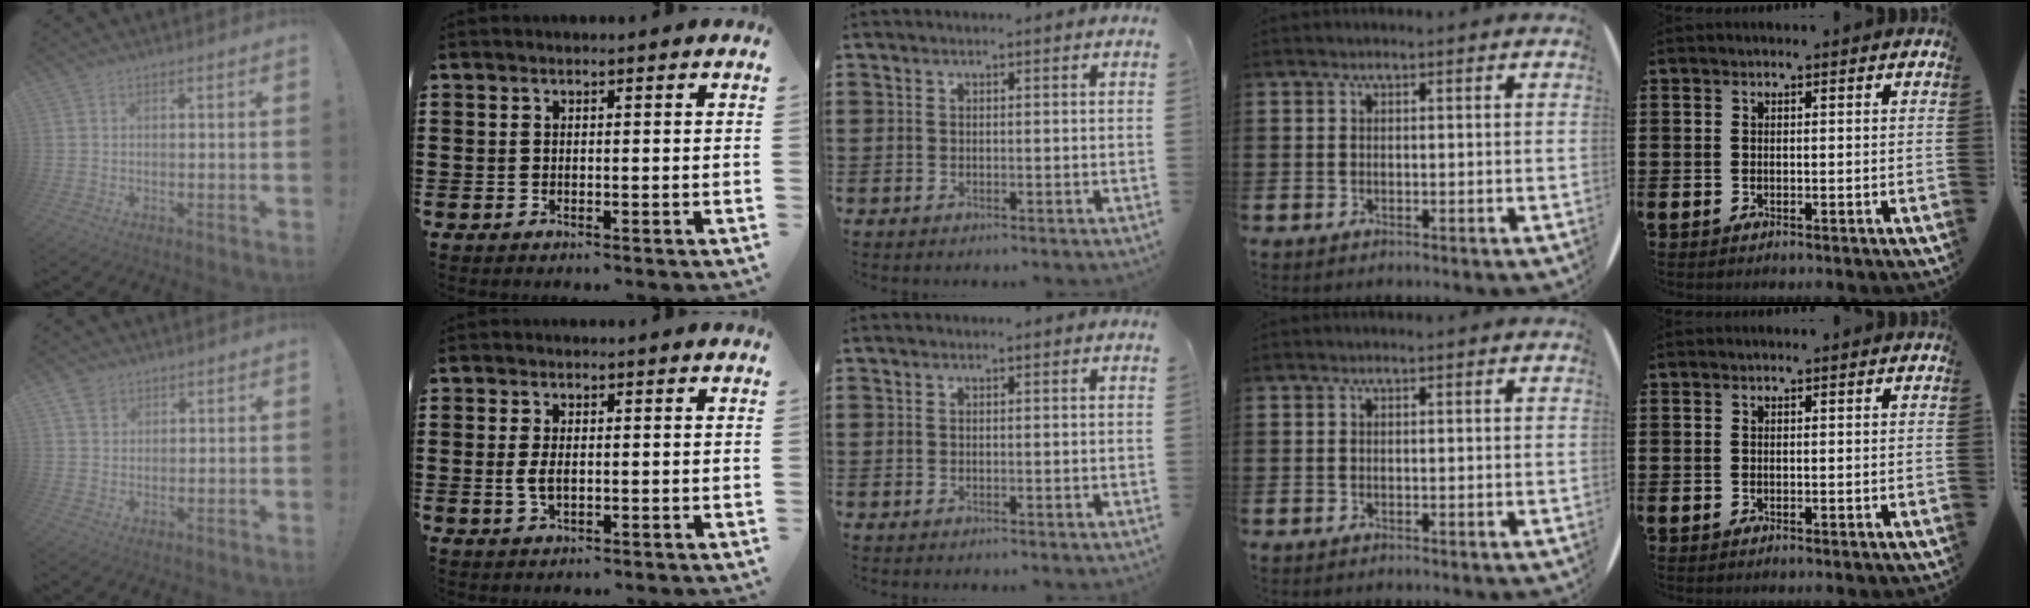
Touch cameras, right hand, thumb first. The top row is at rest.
{"thumb": {"total": 3.6, "force": [2.4, 2.5, 1.1], "torque": [-0.014, -0.007, 0.044]}, "index": {"total": 2.8, "force": [-0.1, 1.4, 2.4], "torque": [-0.062, -0.002, -0.007]}}